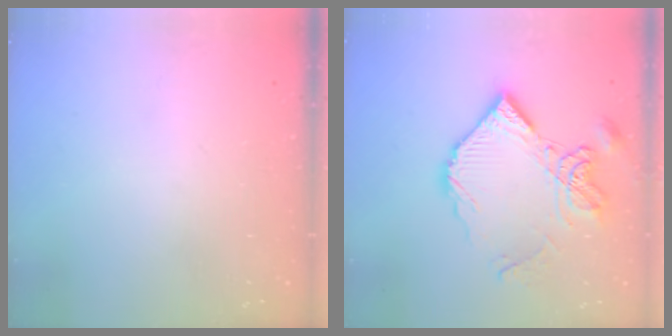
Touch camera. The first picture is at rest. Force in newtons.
{"total": 15.2, "press": 15.1, "slide": 2.0}